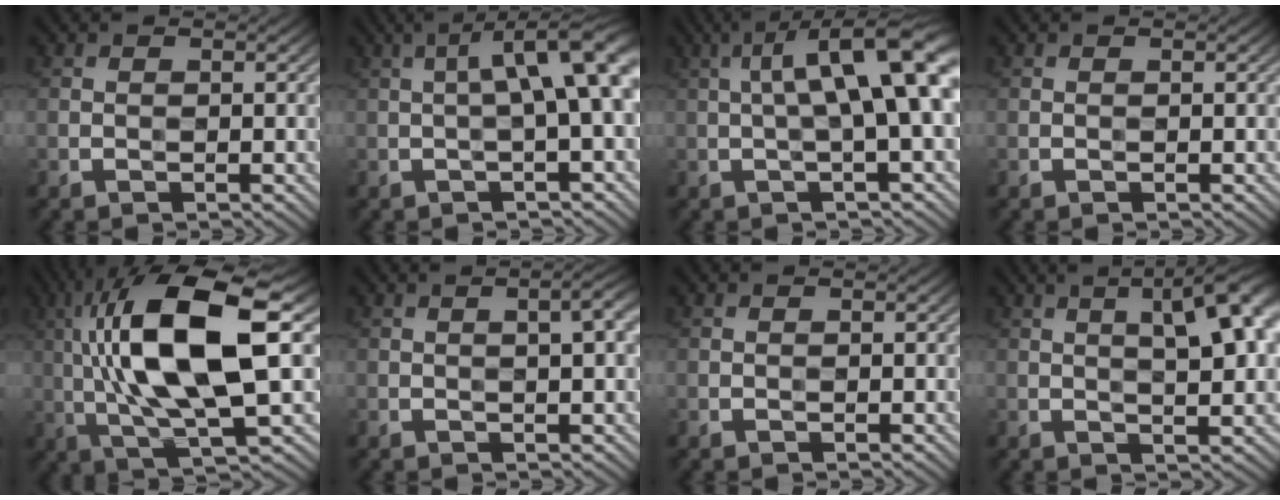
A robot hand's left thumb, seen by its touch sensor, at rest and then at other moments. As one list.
[{"total": 9.2, "force": [0.6, 2.1, 8.9], "torque": [-0.123, 0.021, 0.002]}, {"total": 12.0, "force": [1.8, 3.0, 11.5], "torque": [-0.168, 0.016, 0.025]}, {"total": 0.0}, {"total": 15.7, "force": [2.4, 5.0, 14.7], "torque": [-0.283, 0.024, 0.036]}, {"total": 4.1, "force": [0.5, 0.7, 4.0], "torque": [-0.056, 0.004, 0.010]}, {"total": 0.0}, {"total": 10.0, "force": [3.4, 3.0, 8.9], "torque": [-0.103, 0.028, 0.036]}]